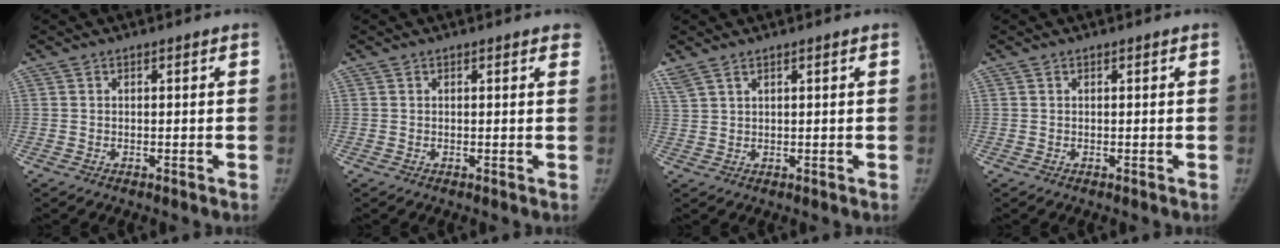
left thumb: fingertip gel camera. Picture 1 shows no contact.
{"total": 2.1, "force": [1.6, 0.7, 1.1], "torque": [0.001, 0.001, 0.011]}
{"total": 3.4, "force": [2.6, 1.0, 1.9], "torque": [-0.051, 0.011, 0.063]}
{"total": 0.0}